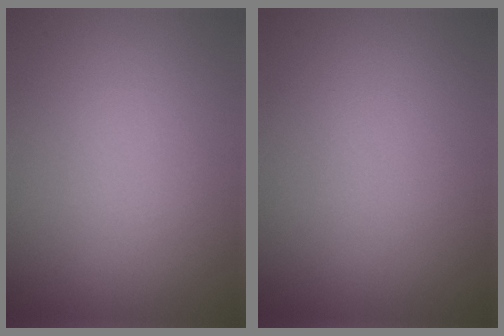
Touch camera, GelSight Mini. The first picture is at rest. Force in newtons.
{"total": 0.0}